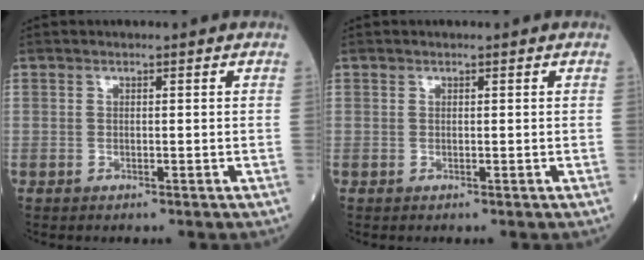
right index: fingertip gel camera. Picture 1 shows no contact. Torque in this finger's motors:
{"motor_torque": [0.00, -0.01, 0.00, 0.00]}